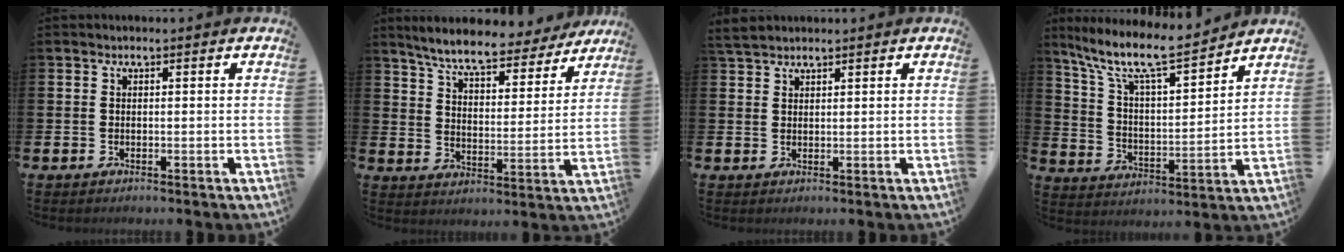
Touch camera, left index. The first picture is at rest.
{"total": 7.7, "force": [7.0, 1.3, 2.9], "torque": [-0.083, -0.041, 0.120]}
{"total": 2.5, "force": [2.3, 0.7, 0.6], "torque": [-0.007, -0.005, 0.041]}
{"total": 10.3, "force": [9.1, 1.6, 4.7], "torque": [-0.123, -0.058, 0.155]}